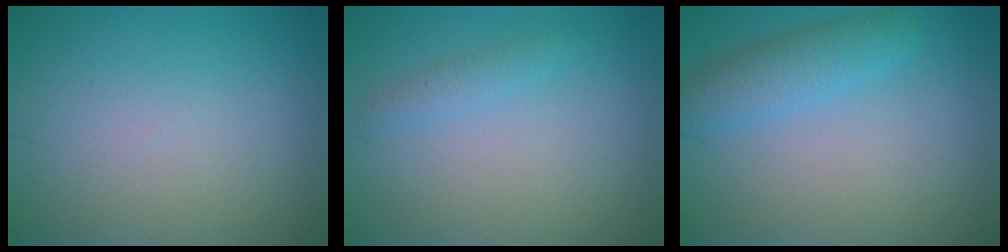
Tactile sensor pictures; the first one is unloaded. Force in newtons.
{"total": 1.3, "press": 1.3, "slide": 0.1}
{"total": 3.2, "press": 3.2, "slide": 0.1}